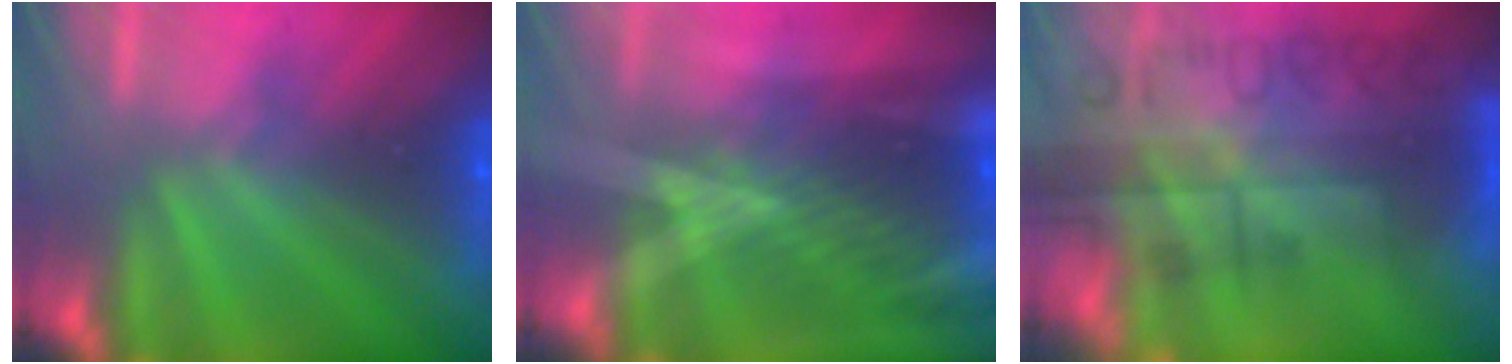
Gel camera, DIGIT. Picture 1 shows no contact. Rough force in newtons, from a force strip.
{"total": 2.9}
{"total": 7.7}